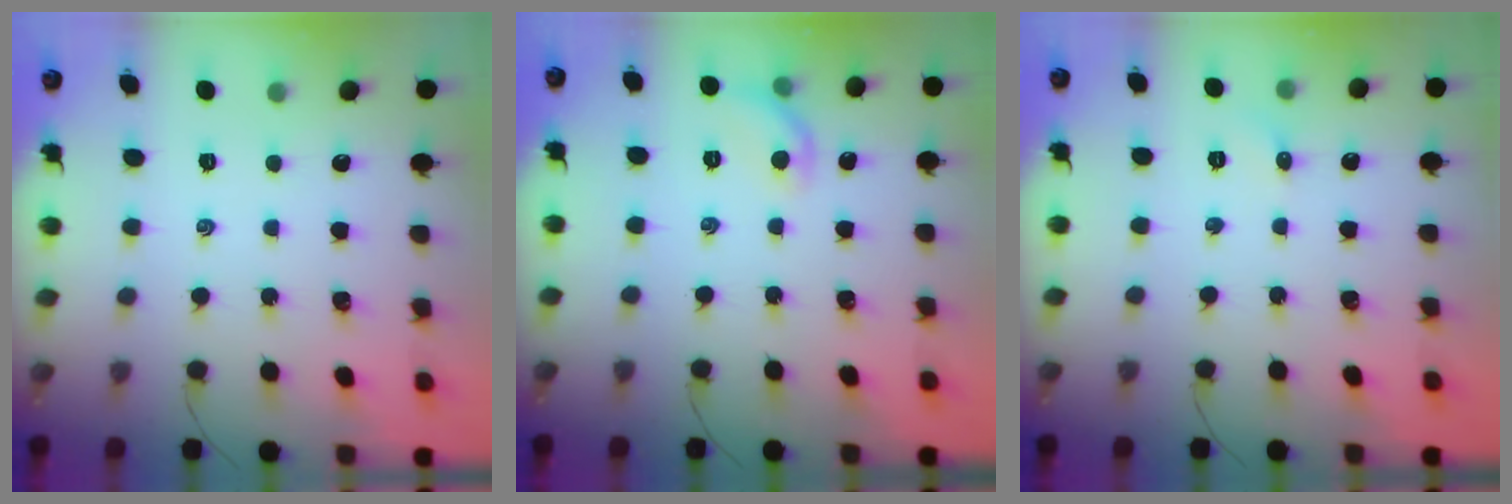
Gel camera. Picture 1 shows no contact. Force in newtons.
{"total": 6.9, "press": 6.8, "slide": 1.3}
{"total": 3.7, "press": 3.5, "slide": 1.2}